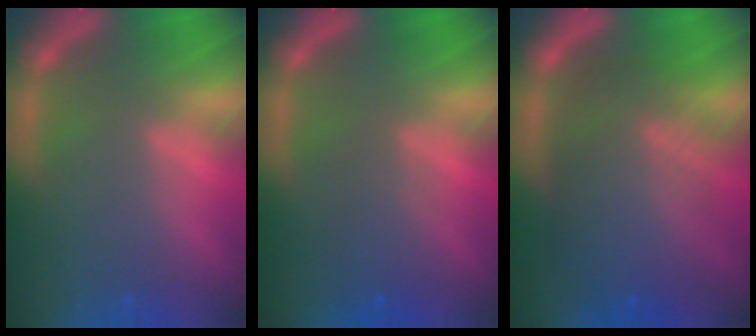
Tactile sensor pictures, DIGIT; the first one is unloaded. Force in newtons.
{"total": 2.5}
{"total": 9.0}